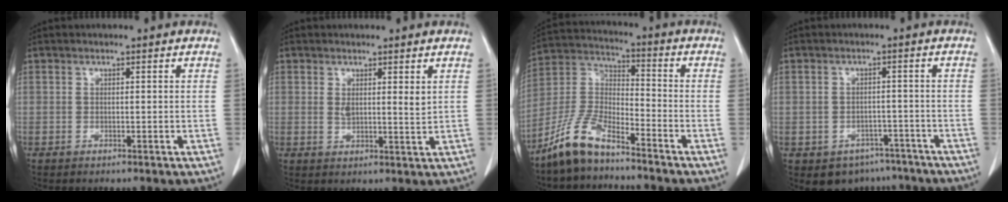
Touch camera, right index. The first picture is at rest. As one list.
[{"total": 3.1, "force": [1.4, 0.7, 2.7], "torque": [-0.045, -0.009, 0.025]}, {"total": 10.1, "force": [-8.1, 2.6, 5.4], "torque": [-0.131, 0.004, -0.166]}, {"total": 7.0, "force": [-4.9, 4.9, 1.0], "torque": [-0.001, 0.012, -0.062]}]